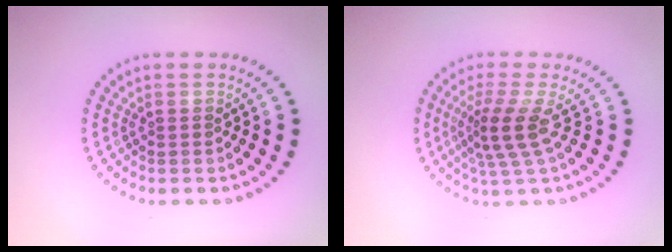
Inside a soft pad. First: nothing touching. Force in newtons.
{"total": 3.3, "press": 2.3, "slide": 2.4}